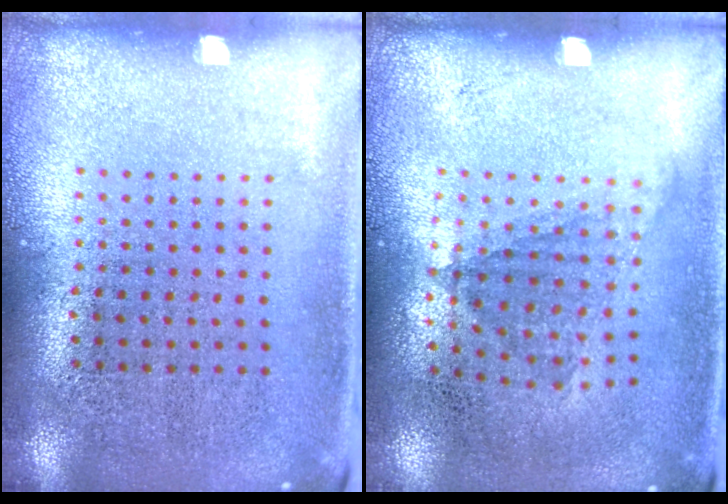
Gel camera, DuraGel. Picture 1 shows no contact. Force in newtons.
{"total": 1.1, "press": 0.8, "slide": 0.7}